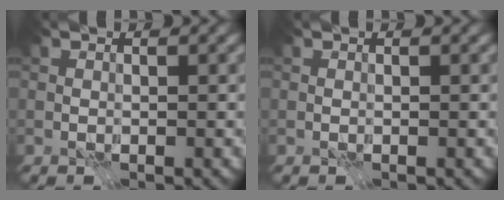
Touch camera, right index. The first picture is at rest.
{"total": 0.0}